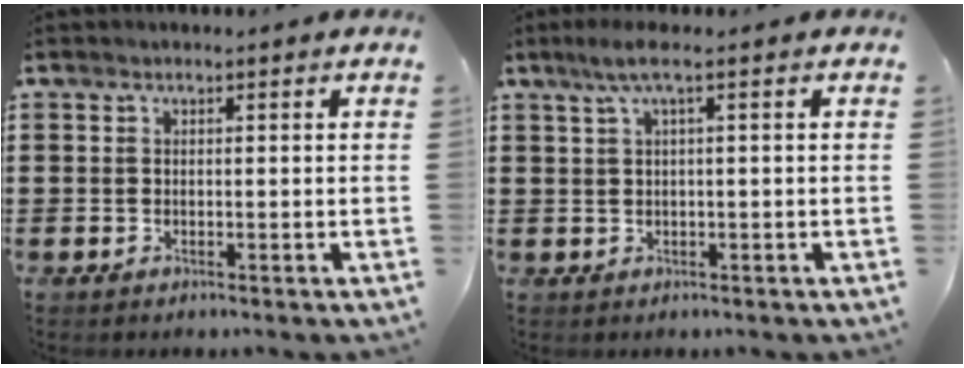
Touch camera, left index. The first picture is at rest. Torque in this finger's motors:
{"motor_torque": [0.54, -0.45, 0.33, 0.11]}